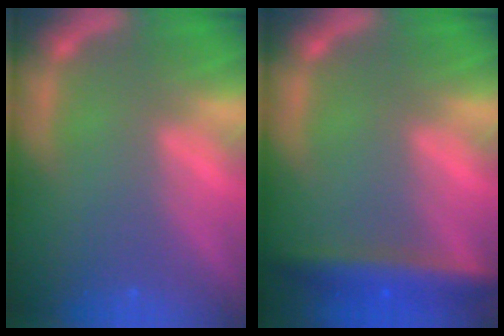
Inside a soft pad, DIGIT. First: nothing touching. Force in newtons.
{"total": 5.0}